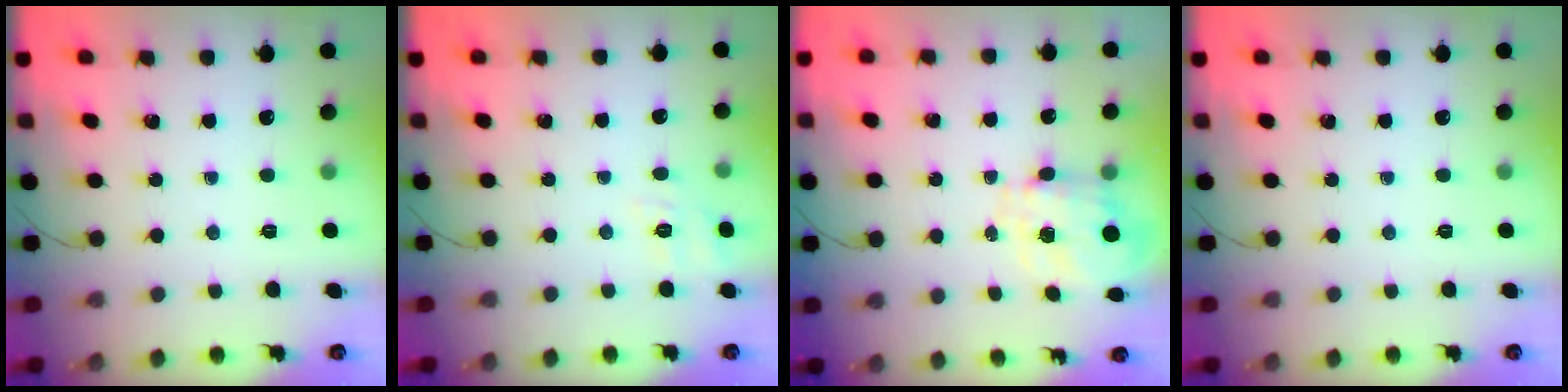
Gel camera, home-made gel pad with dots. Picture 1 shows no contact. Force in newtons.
{"total": 7.7, "press": 7.4, "slide": 2.0}
{"total": 6.6, "press": 6.5, "slide": 1.0}
{"total": 0.0}